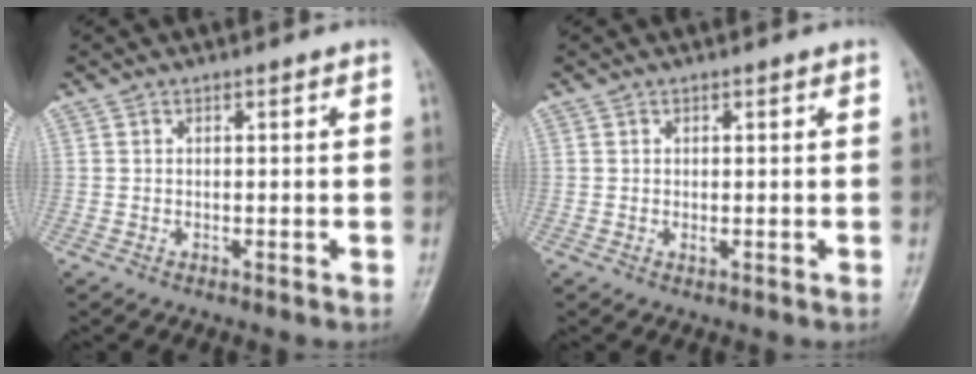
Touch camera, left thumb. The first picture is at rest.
{"total": 1.0, "force": [0.2, 0.6, 0.7], "torque": [-0.009, -0.002, 0.003]}